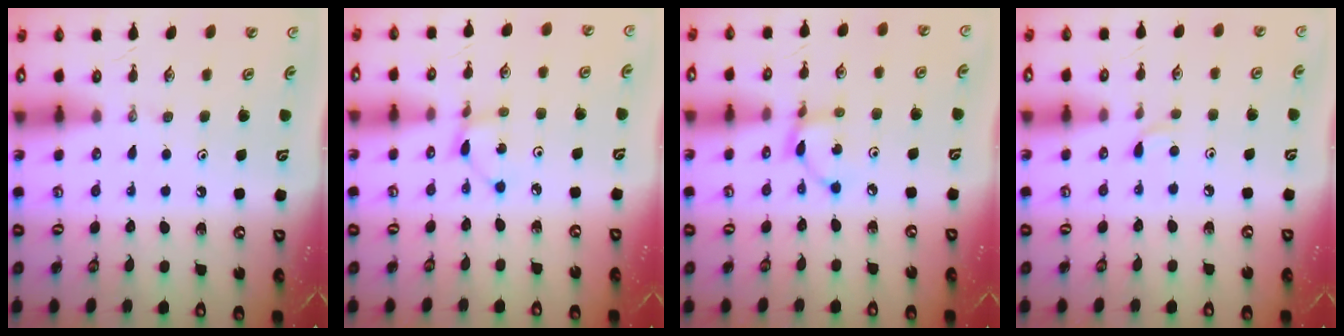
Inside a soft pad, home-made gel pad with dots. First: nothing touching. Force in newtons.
{"total": 1.9, "press": 1.9, "slide": 0.2}
{"total": 4.4, "press": 4.4, "slide": 0.2}
{"total": 3.5, "press": 3.5, "slide": 0.4}